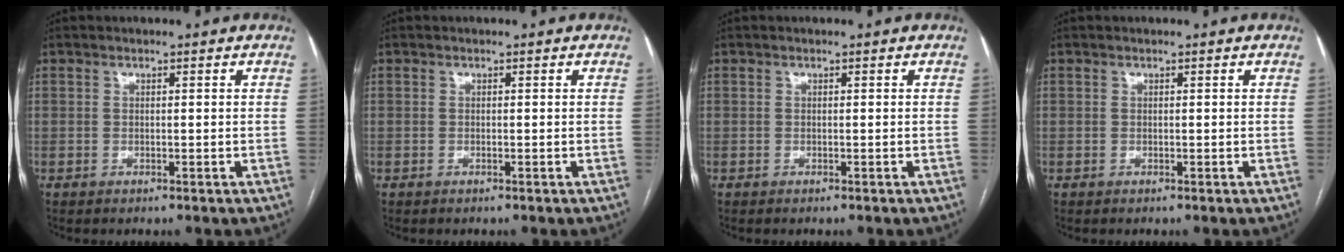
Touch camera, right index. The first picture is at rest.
{"total": 0.0}
{"total": 0.0}
{"total": 0.0}